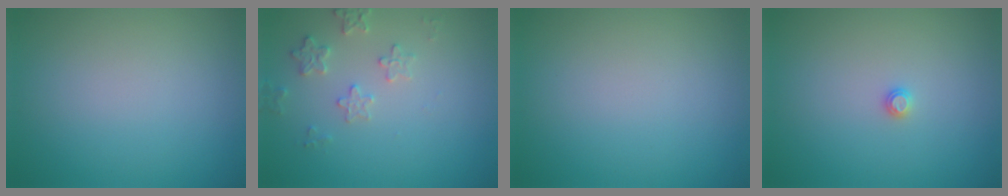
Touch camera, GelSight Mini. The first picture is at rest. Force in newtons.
{"total": 2.2, "press": 2.1, "slide": 0.4}
{"total": 0.0}
{"total": 0.6, "press": 0.6, "slide": 0.2}